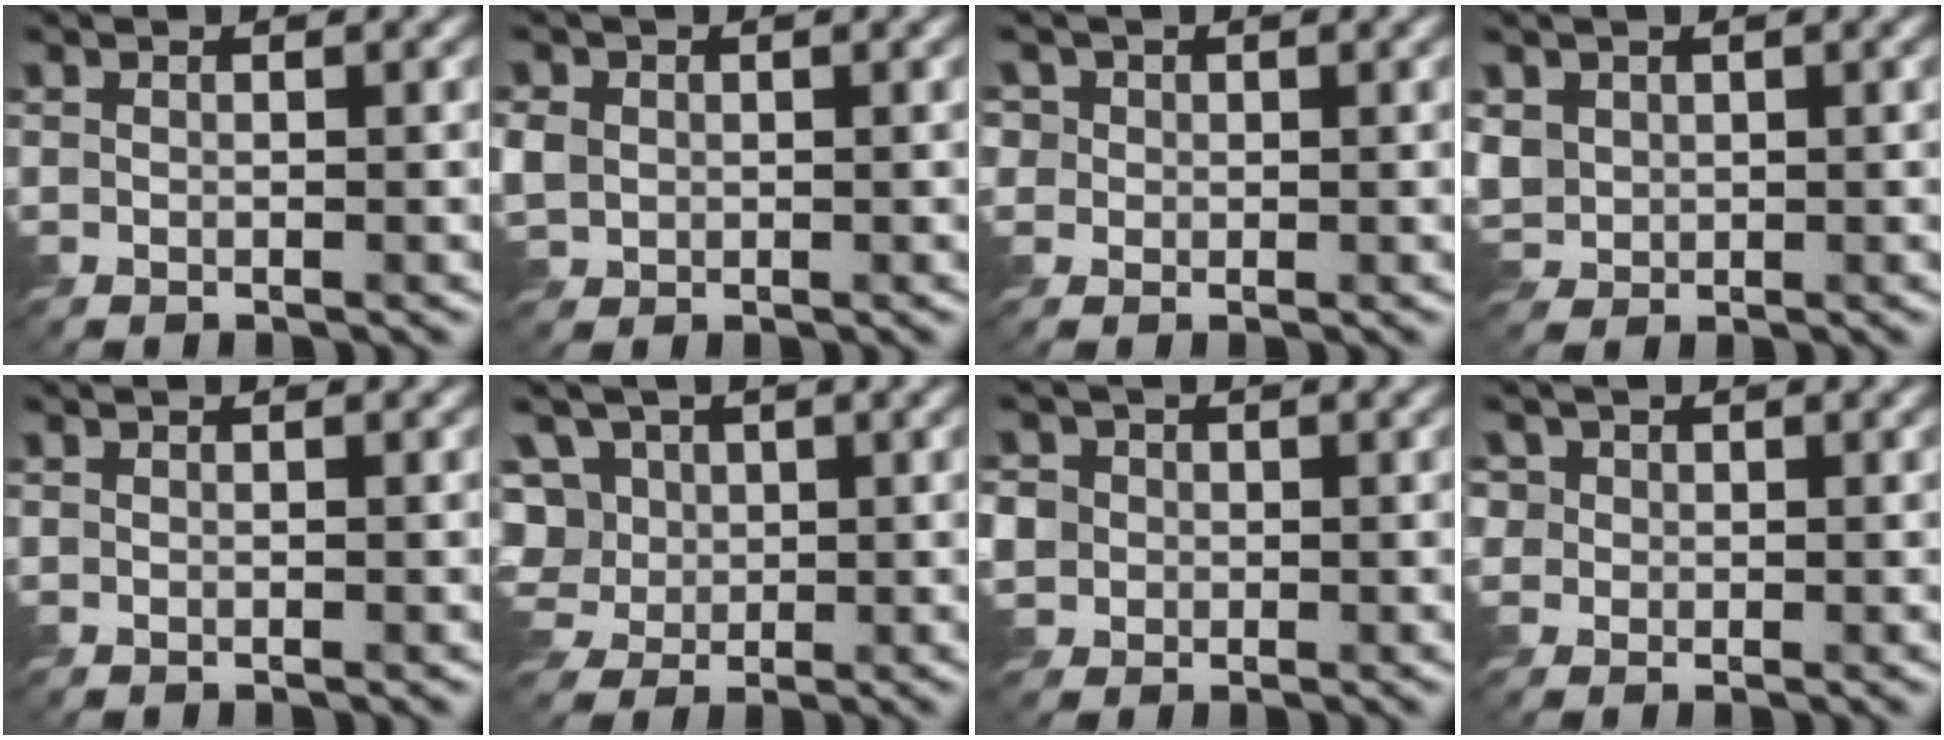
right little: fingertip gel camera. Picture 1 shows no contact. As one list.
[{"total": 2.6, "force": [0.2, 2.4, 1.2], "torque": [-0.037, 0.001, 0.000]}, {"total": 3.9, "force": [1.7, 3.1, 1.5], "torque": [-0.056, 0.004, 0.030]}, {"total": 3.2, "force": [0.8, 2.8, 1.5], "torque": [-0.046, -0.001, 0.014]}, {"total": 0.0}, {"total": 9.5, "force": [1.7, 8.2, 4.5], "torque": [-0.114, 0.032, 0.006]}, {"total": 6.0, "force": [0.8, 5.4, 2.5], "torque": [-0.073, 0.023, 0.003]}, {"total": 4.5, "force": [2.0, 3.6, 1.8], "torque": [-0.066, 0.007, 0.036]}]